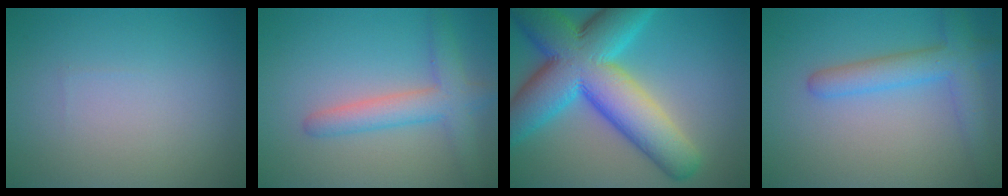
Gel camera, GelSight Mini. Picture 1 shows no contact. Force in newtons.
{"total": 4.0, "press": 4.0, "slide": 0.3}
{"total": 13.9, "press": 13.9, "slide": 0.3}
{"total": 4.2, "press": 4.2, "slide": 0.2}